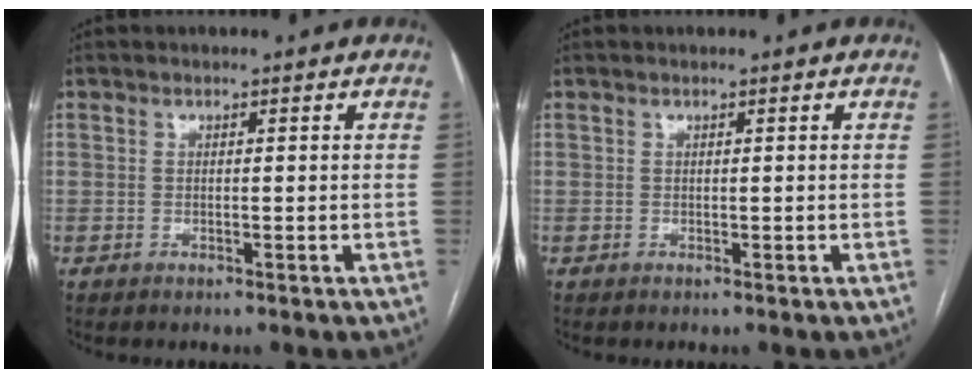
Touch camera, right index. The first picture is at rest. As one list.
[{"total": 0.0}]